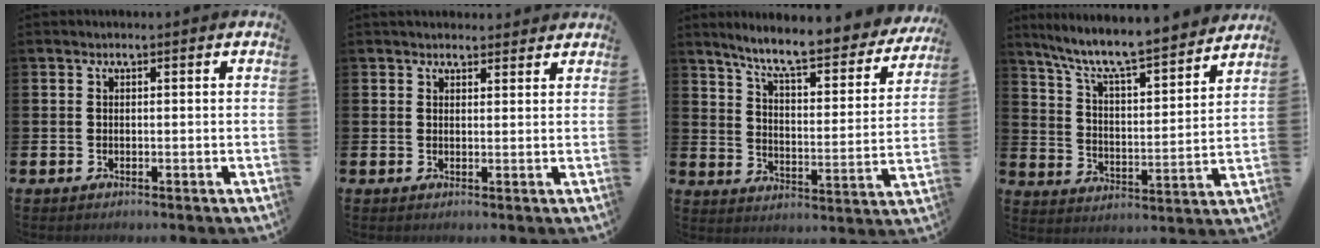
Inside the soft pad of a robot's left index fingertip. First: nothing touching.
{"total": 2.1, "force": [2.0, 0.7, 0.0], "torque": [0.005, -0.007, 0.035]}
{"total": 8.3, "force": [7.4, 0.9, 3.6], "torque": [-0.099, -0.057, 0.121]}
{"total": 8.8, "force": [8.0, 0.9, 3.4], "torque": [-0.097, -0.063, 0.133]}